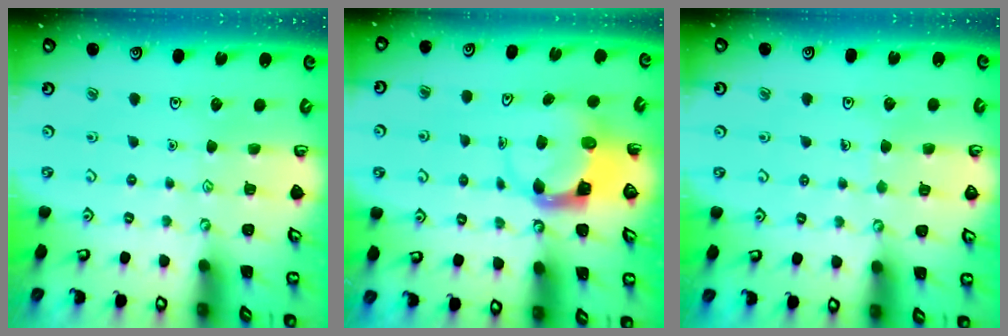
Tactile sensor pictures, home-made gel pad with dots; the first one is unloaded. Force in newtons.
{"total": 3.6, "press": 3.6, "slide": 0.6}
{"total": 2.6, "press": 2.6, "slide": 0.2}